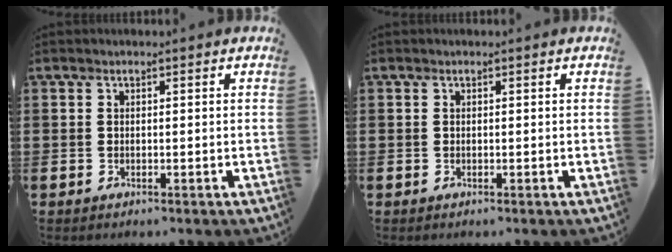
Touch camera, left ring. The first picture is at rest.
{"total": 0.0}